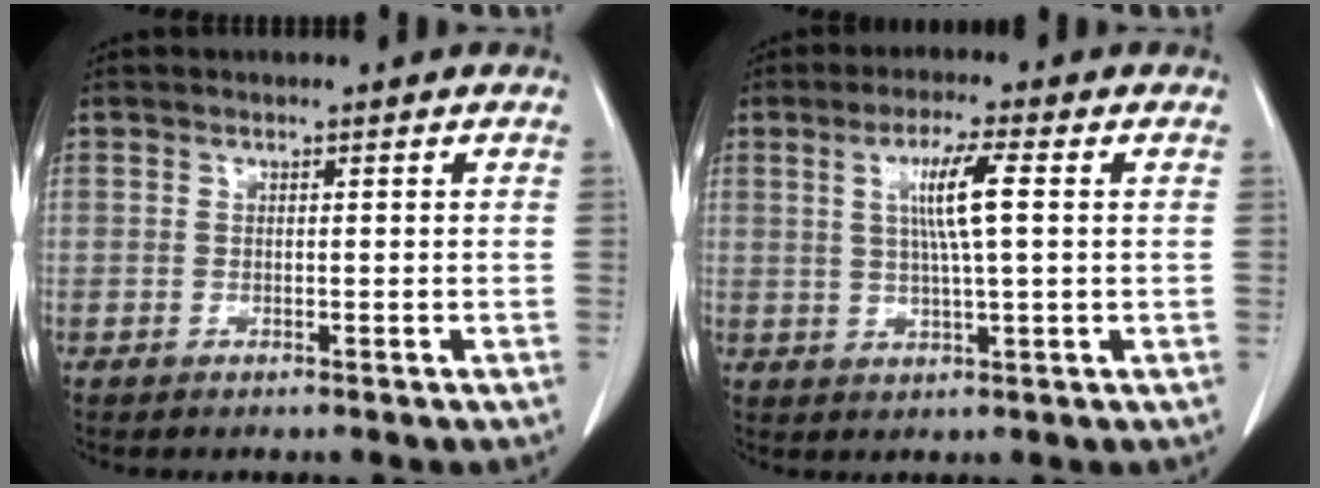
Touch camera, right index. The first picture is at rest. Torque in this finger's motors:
{"motor_torque": [0.94, 0.11, 0.20, 0.07]}